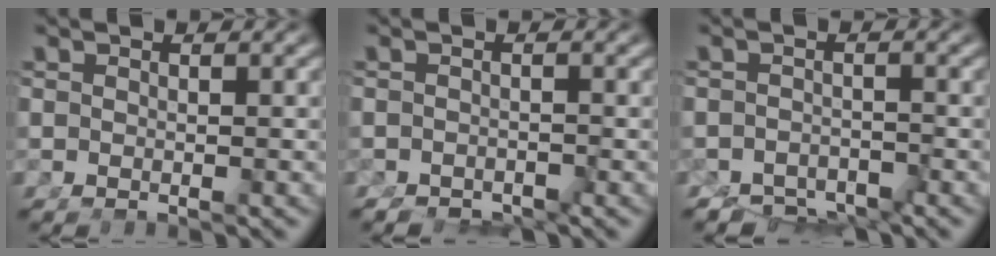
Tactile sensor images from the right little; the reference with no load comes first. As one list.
[{"total": 2.6, "force": [-2.5, 0.7, 0.2], "torque": [-0.003, -0.018, -0.032]}, {"total": 4.8, "force": [-3.9, 2.6, 0.6], "torque": [-0.003, -0.021, -0.064]}]